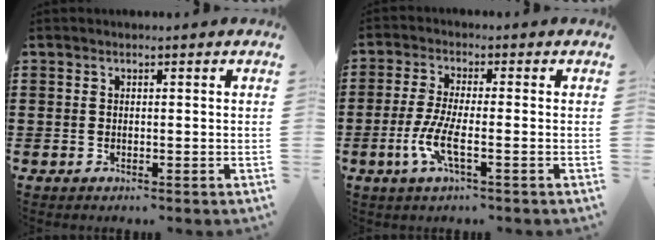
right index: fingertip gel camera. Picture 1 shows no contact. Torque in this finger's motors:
{"motor_torque": [2.03, 0.11, 0.74, 0.21]}